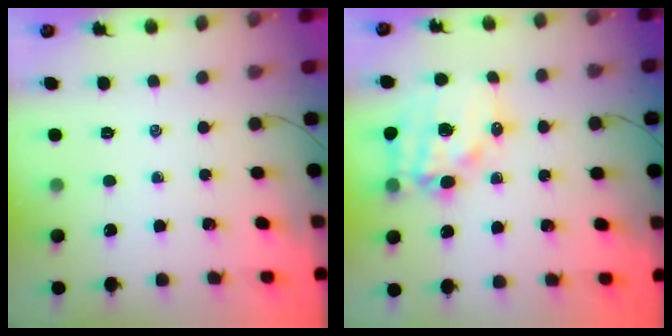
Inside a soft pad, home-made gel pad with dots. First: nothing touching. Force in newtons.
{"total": 14.9, "press": 14.5, "slide": 3.4}